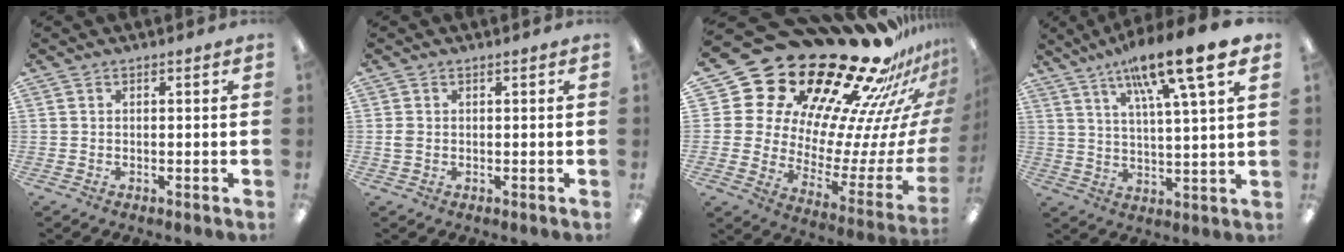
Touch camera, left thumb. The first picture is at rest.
{"total": 1.5, "force": [-0.1, 1.0, 1.2], "torque": [-0.022, 0.003, -0.002]}
{"total": 30.2, "force": [23.0, 12.4, 15.2], "torque": [-0.220, -0.221, 0.425]}
{"total": 15.1, "force": [10.0, 2.1, 11.1], "torque": [-0.188, -0.047, 0.153]}